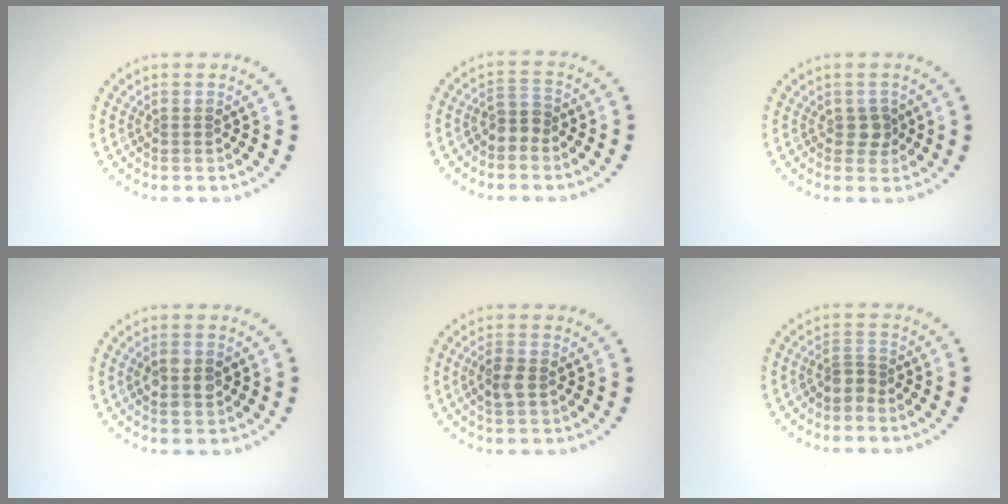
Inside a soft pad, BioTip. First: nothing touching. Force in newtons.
{"total": 1.9, "press": 1.6, "slide": 1.0}
{"total": 1.3, "press": 1.2, "slide": 0.5}
{"total": 2.3, "press": 2.3, "slide": 0.2}
{"total": 2.1, "press": 2.0, "slide": 0.4}
{"total": 1.5, "press": 1.0, "slide": 1.1}